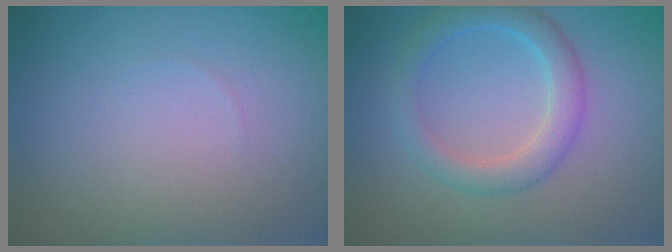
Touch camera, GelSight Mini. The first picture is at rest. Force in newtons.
{"total": 3.1, "press": 3.1, "slide": 0.2}